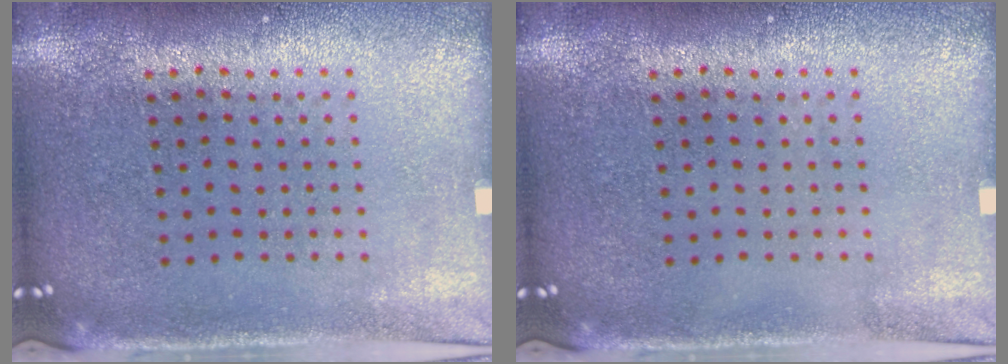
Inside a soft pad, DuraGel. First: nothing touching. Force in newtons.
{"total": 0.0}